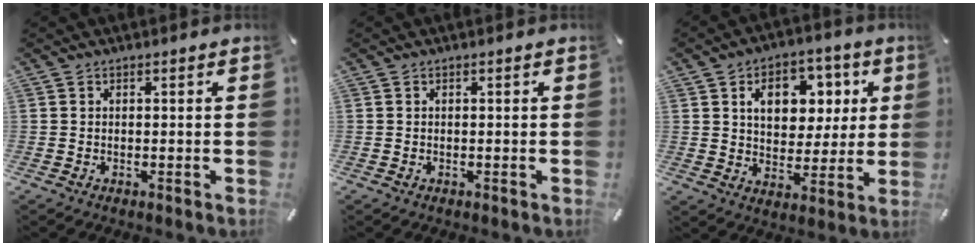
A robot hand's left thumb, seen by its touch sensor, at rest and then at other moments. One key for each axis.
{"total": 0.0}
{"total": 12.0, "fx": 4.0, "fy": 9.1, "fz": 6.8, "tx": -0.098, "ty": -0.007, "tz": 0.070}